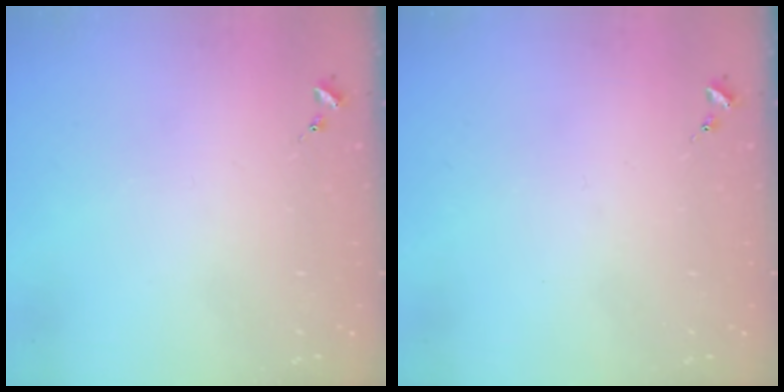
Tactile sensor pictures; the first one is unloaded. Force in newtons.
{"total": 0.0}